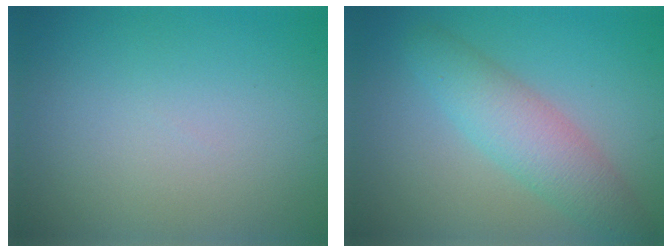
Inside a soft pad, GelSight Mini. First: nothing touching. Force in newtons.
{"total": 4.5, "press": 4.5, "slide": 0.1}